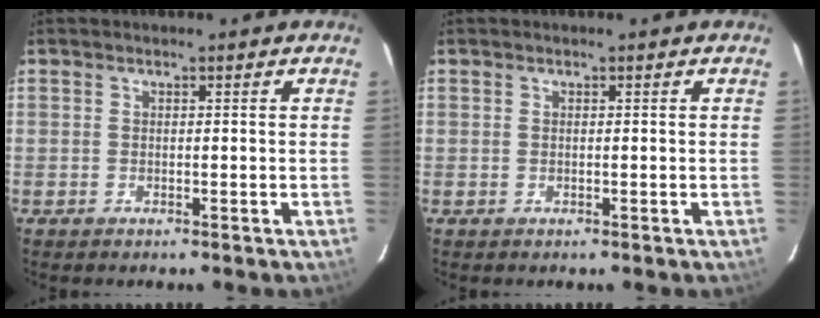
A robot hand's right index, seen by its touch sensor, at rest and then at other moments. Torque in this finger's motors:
{"motor_torque": [0.00, 0.00, 0.02, 0.00]}